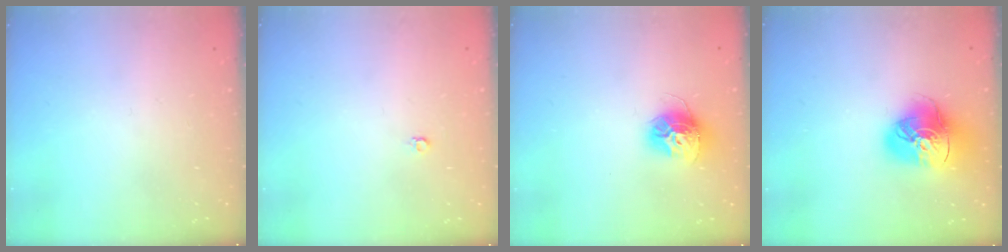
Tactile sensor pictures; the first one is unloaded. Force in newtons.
{"total": 3.5, "press": 3.4, "slide": 0.3}
{"total": 12.1, "press": 12.0, "slide": 1.0}
{"total": 16.2, "press": 16.1, "slide": 1.7}